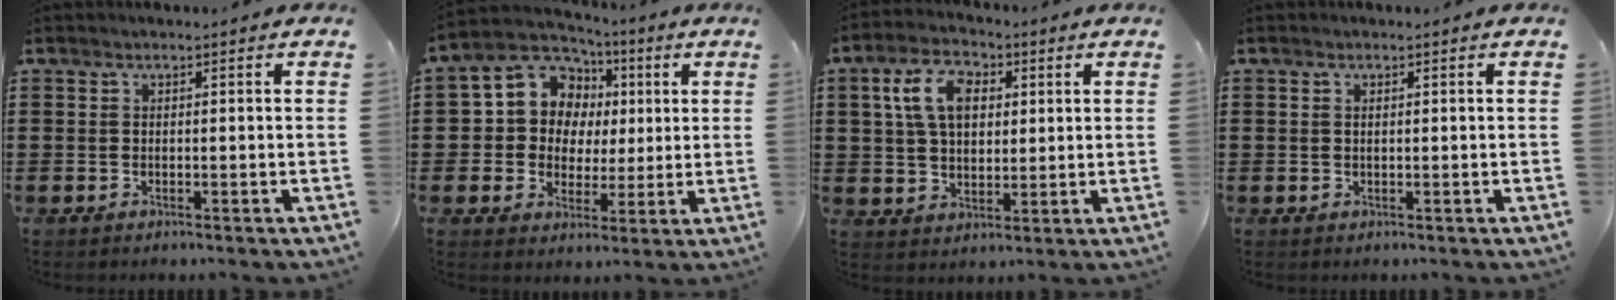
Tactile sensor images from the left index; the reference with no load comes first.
{"total": 8.8, "force": [2.3, 8.1, 2.5], "torque": [-0.099, -0.015, 0.043]}
{"total": 8.3, "force": [2.7, 5.2, 5.9], "torque": [-0.116, 0.014, 0.046]}
{"total": 0.6, "force": [0.2, 0.3, 0.5], "torque": [-0.012, 0.001, 0.004]}